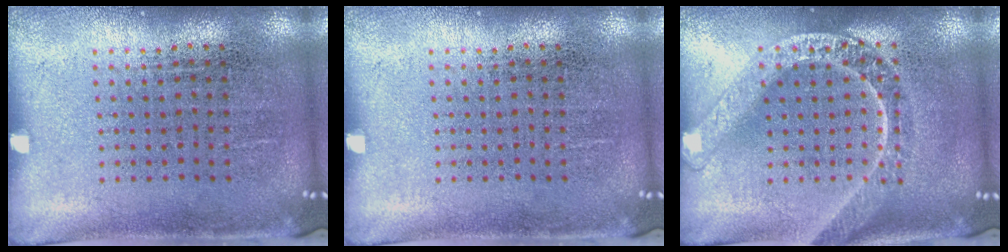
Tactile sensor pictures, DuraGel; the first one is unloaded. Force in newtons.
{"total": 0.0}
{"total": 1.8, "press": 1.8, "slide": 0.2}